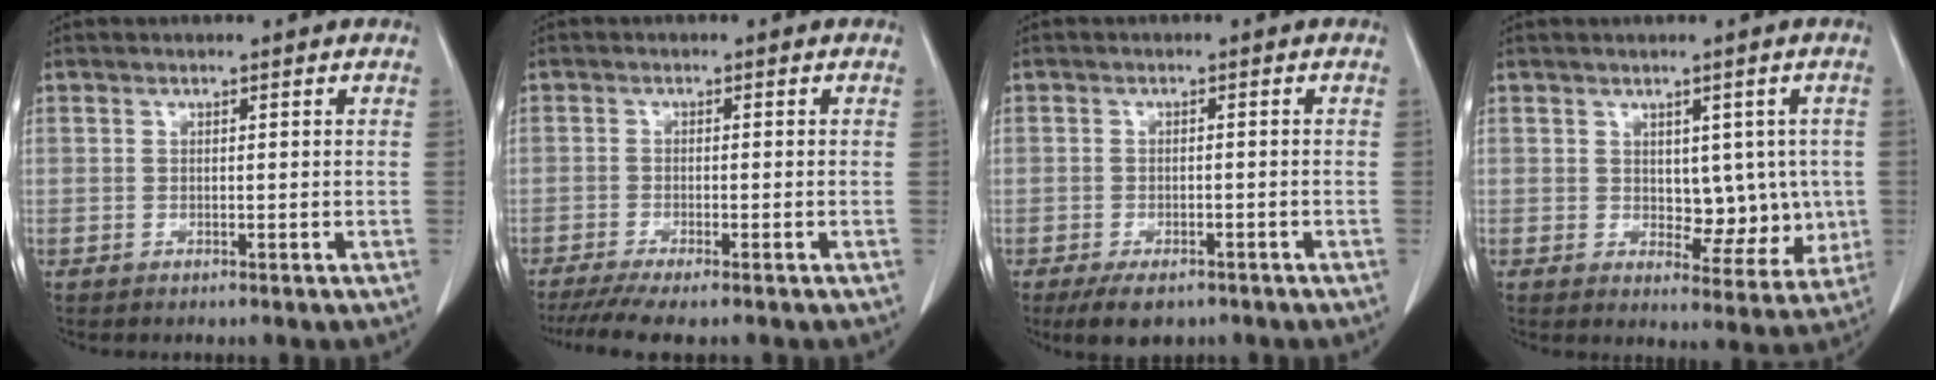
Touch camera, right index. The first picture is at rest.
{"total": 6.8, "force": [-5.5, 0.2, 4.0], "torque": [-0.058, -0.016, -0.089]}
{"total": 5.3, "force": [-3.8, 2.4, 2.7], "torque": [-0.043, -0.006, -0.055]}
{"total": 7.0, "force": [0.5, 4.3, 5.5], "torque": [-0.051, 0.004, 0.021]}